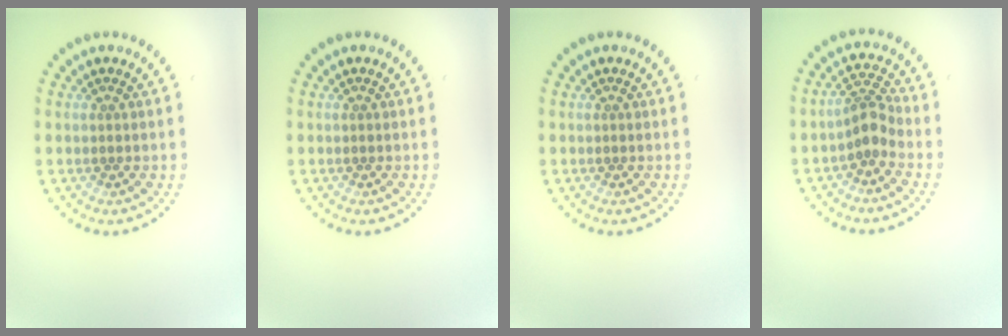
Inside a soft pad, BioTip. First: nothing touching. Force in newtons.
{"total": 0.0}
{"total": 0.0}
{"total": 2.5, "press": 1.8, "slide": 1.7}